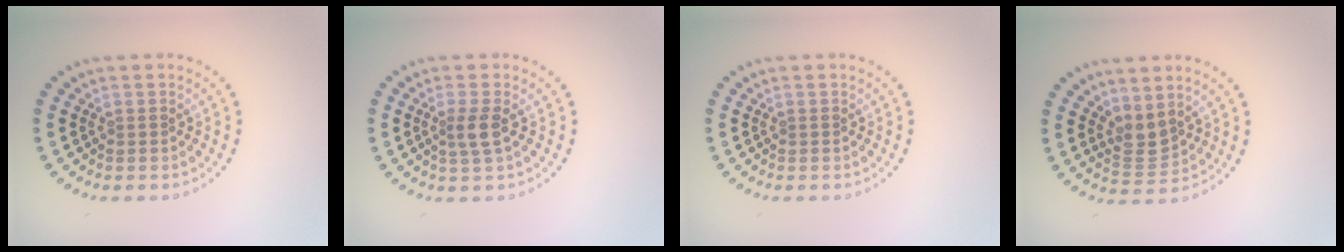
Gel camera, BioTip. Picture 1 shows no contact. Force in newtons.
{"total": 1.9, "press": 1.6, "slide": 1.0}
{"total": 0.0}
{"total": 2.2, "press": 1.7, "slide": 1.4}